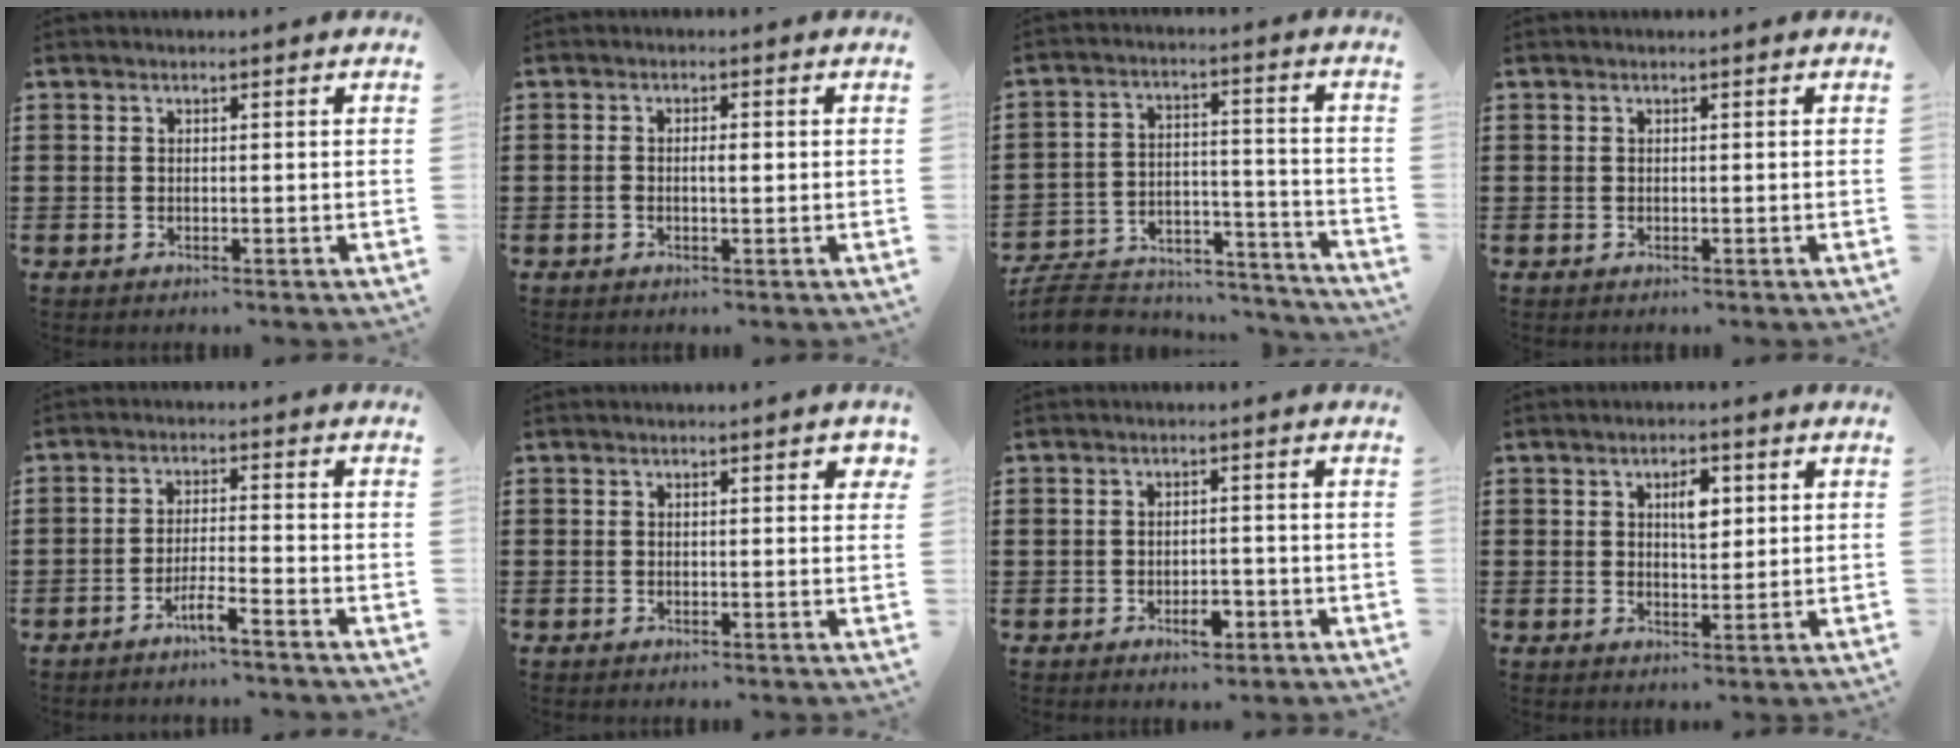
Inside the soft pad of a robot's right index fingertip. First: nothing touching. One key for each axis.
{"total": 2.0, "fx": -0.1, "fy": 0.7, "fz": 1.9, "tx": -0.035, "ty": 0.003, "tz": -0.004}
{"total": 8.4, "fx": -7.7, "fy": 2.2, "fz": 2.3, "tx": -0.043, "ty": 0.019, "tz": -0.150}
{"total": 0.0}
{"total": 3.9, "fx": -3.1, "fy": -0.1, "fz": 2.3, "tx": -0.048, "ty": 0.000, "tz": -0.060}
{"total": 1.0, "fx": 0.4, "fy": 0.4, "fz": 0.8, "tx": -0.008, "ty": 0.002, "tz": 0.005}
{"total": 3.4, "fx": -1.5, "fy": 1.8, "fz": 2.4, "tx": -0.044, "ty": 0.004, "tz": -0.028}
{"total": 4.1, "fx": 1.3, "fy": 1.9, "fz": 3.3, "tx": -0.046, "ty": 0.000, "tz": 0.016}